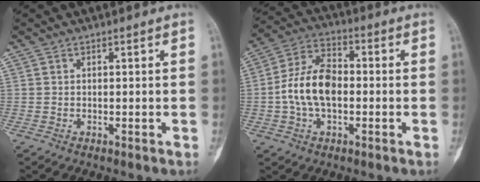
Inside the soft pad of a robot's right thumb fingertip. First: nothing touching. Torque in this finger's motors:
{"motor_torque": [1.69, 1.67, 0.14, 0.00, 0.23]}